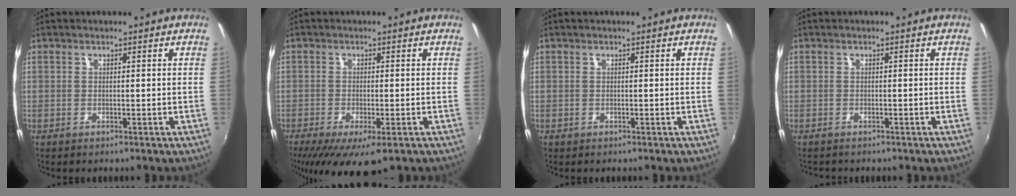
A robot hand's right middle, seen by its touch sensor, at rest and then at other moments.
{"total": 9.6, "force": [-5.7, 2.5, 7.3], "torque": [-0.148, -0.038, -0.088]}
{"total": 0.0}
{"total": 1.1, "force": [-1.0, 0.4, 0.2], "torque": [-0.009, 0.000, -0.014]}